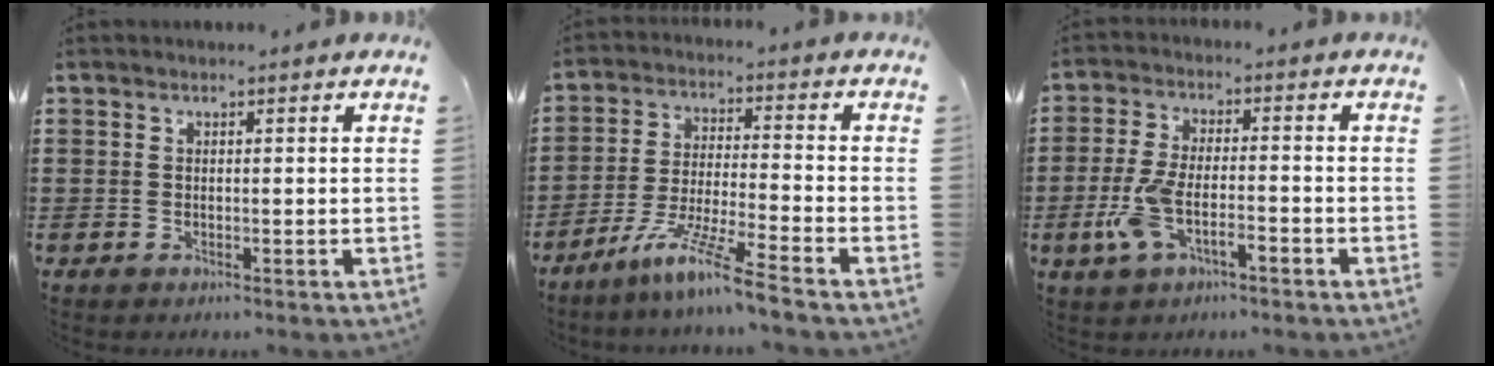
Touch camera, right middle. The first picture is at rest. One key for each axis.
{"total": 9.2, "fx": -7.3, "fy": -0.6, "fz": 5.6, "tx": -0.112, "ty": -0.012, "tz": -0.144}
{"total": 6.7, "fx": -3.1, "fy": 2.4, "fz": 5.4, "tx": -0.122, "ty": -0.005, "tz": -0.061}